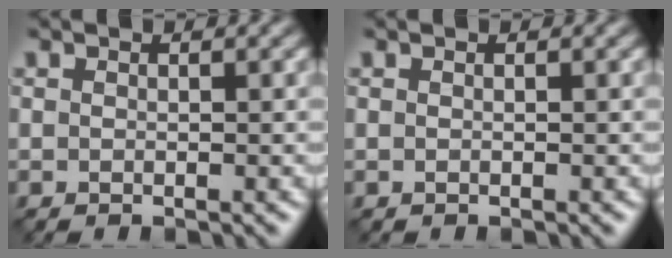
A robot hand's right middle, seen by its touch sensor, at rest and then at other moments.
{"total": 0.0}